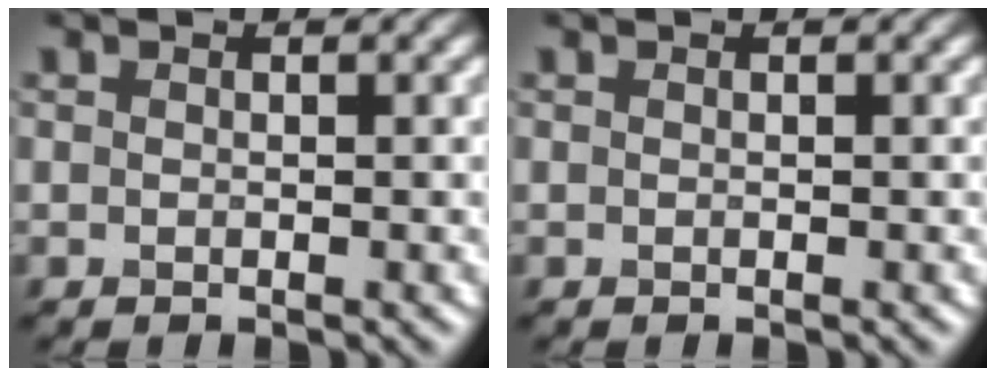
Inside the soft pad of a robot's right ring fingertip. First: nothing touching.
{"total": 0.0}